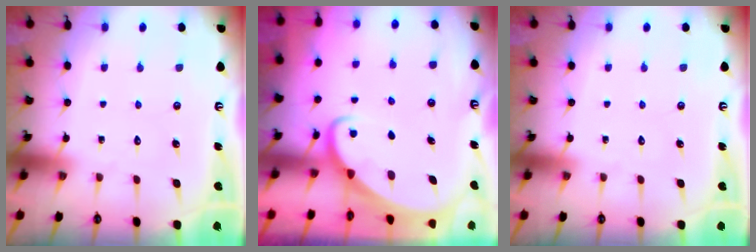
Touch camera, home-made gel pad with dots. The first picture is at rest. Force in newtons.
{"total": 2.5, "press": 2.5, "slide": 0.2}
{"total": 0.0}